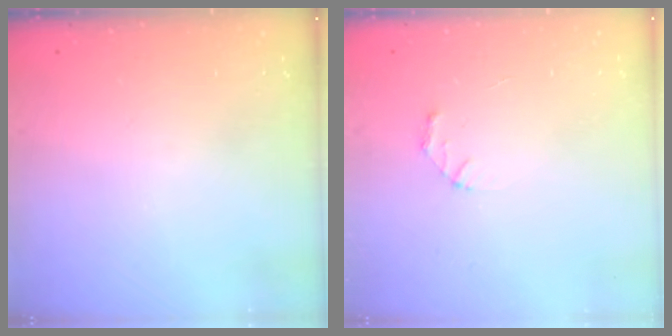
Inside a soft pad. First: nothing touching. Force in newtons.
{"total": 2.1, "press": 2.1, "slide": 0.2}